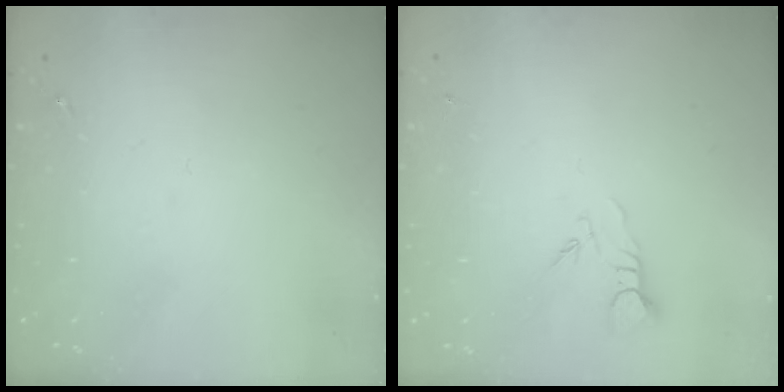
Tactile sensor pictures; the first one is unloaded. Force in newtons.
{"total": 3.4, "press": 3.4, "slide": 0.2}